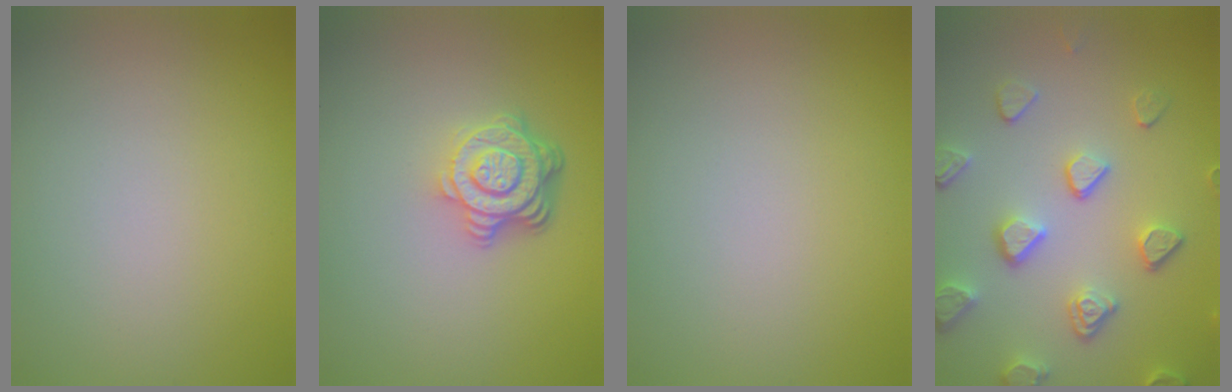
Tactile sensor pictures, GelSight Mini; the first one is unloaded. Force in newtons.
{"total": 4.6, "press": 3.4, "slide": 3.2}
{"total": 0.0}
{"total": 4.1, "press": 3.6, "slide": 2.0}